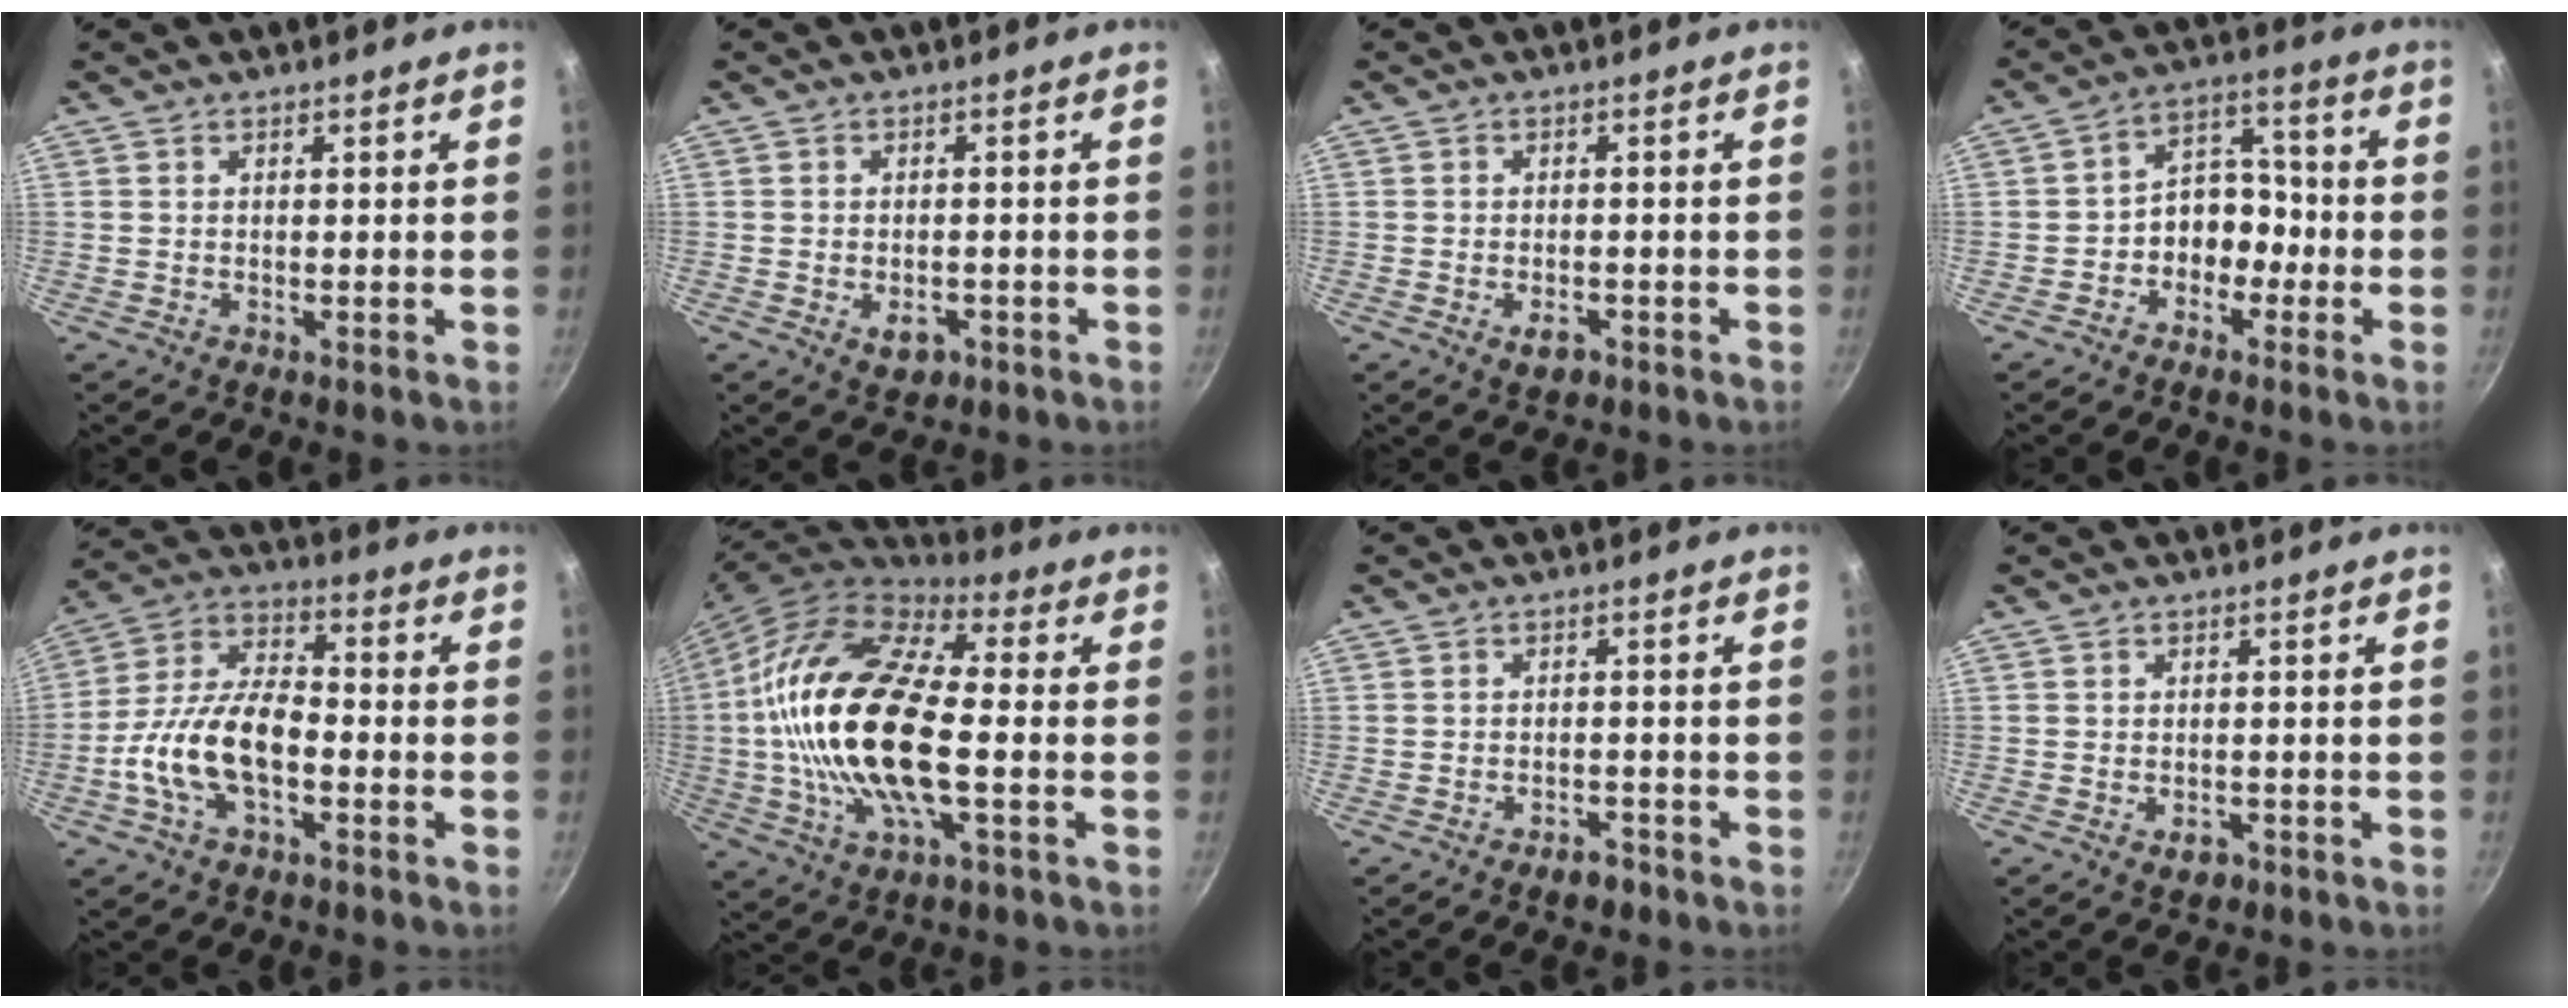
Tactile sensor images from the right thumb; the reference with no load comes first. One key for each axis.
{"total": 4.0, "fx": -1.6, "fy": 2.7, "fz": 2.5, "tx": -0.031, "ty": 0.010, "tz": -0.015}
{"total": 3.2, "fx": -1.6, "fy": 1.9, "fz": 2.1, "tx": -0.032, "ty": 0.009, "tz": -0.022}
{"total": 8.3, "fx": -3.0, "fy": 6.4, "fz": 4.4, "tx": -0.016, "ty": 0.053, "tz": -0.056}
{"total": 15.3, "fx": -4.1, "fy": 8.0, "fz": 12.4, "tx": -0.216, "ty": 0.043, "tz": -0.089}
{"total": 24.4, "fx": -1.3, "fy": 10.7, "fz": 21.9, "tx": -0.426, "ty": 0.021, "tz": -0.038}
{"total": 2.9, "fx": -2.1, "fy": 1.4, "fz": 1.3, "tx": -0.013, "ty": 0.022, "tz": -0.025}
{"total": 2.7, "fx": -1.3, "fy": 1.7, "fz": 1.5, "tx": -0.019, "ty": 0.010, "tz": -0.015}